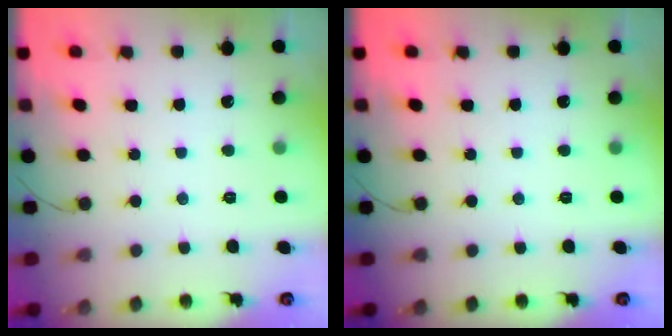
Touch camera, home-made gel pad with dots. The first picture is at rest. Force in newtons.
{"total": 0.0}